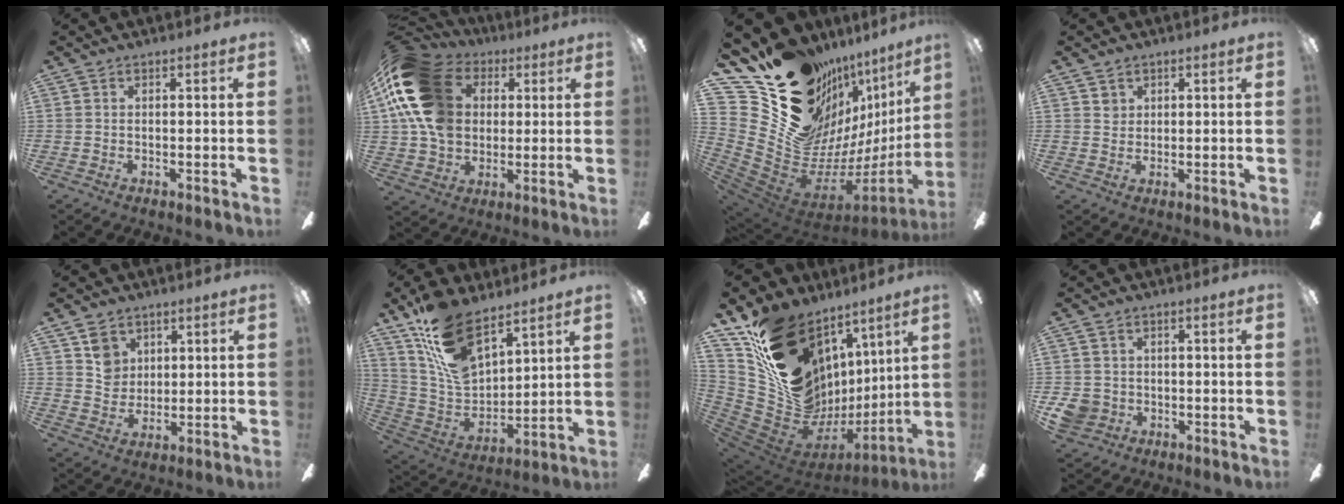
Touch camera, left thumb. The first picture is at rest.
{"total": 20.7, "force": [5.0, 15.8, 12.5], "torque": [-0.245, 0.002, 0.097]}
{"total": 25.7, "force": [15.8, 15.8, 12.6], "torque": [-0.190, -0.157, 0.349]}
{"total": 2.0, "force": [1.2, 1.6, 0.2], "torque": [0.010, -0.005, 0.019]}
{"total": 6.8, "force": [3.7, 5.4, 1.8], "torque": [-0.025, -0.004, 0.065]}
{"total": 18.2, "force": [12.1, 9.0, 10.1], "torque": [-0.195, -0.067, 0.224]}
{"total": 22.5, "force": [9.8, 16.4, 12.0], "torque": [-0.176, -0.090, 0.232]}
{"total": 5.7, "force": [-1.2, 5.2, 2.0], "torque": [-0.052, 0.012, -0.021]}